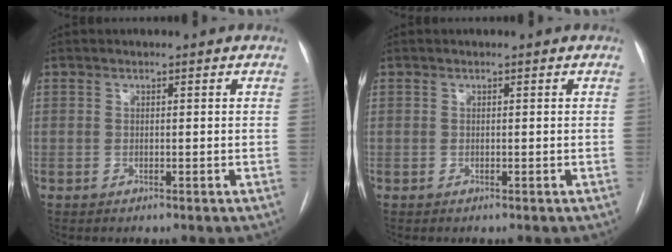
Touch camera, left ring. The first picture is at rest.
{"total": 0.0}